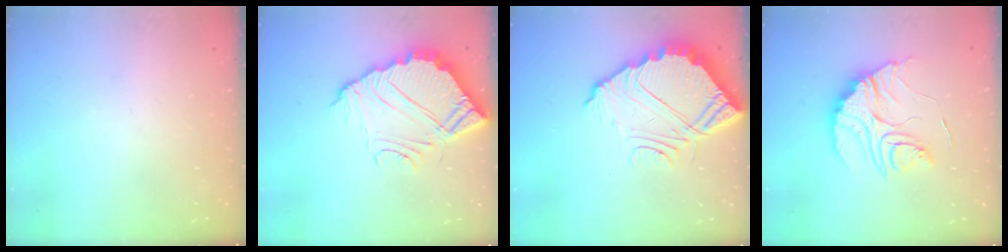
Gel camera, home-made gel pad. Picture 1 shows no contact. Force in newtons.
{"total": 10.5, "press": 10.5, "slide": 0.7}
{"total": 10.6, "press": 10.6, "slide": 0.6}
{"total": 17.5, "press": 17.5, "slide": 1.0}